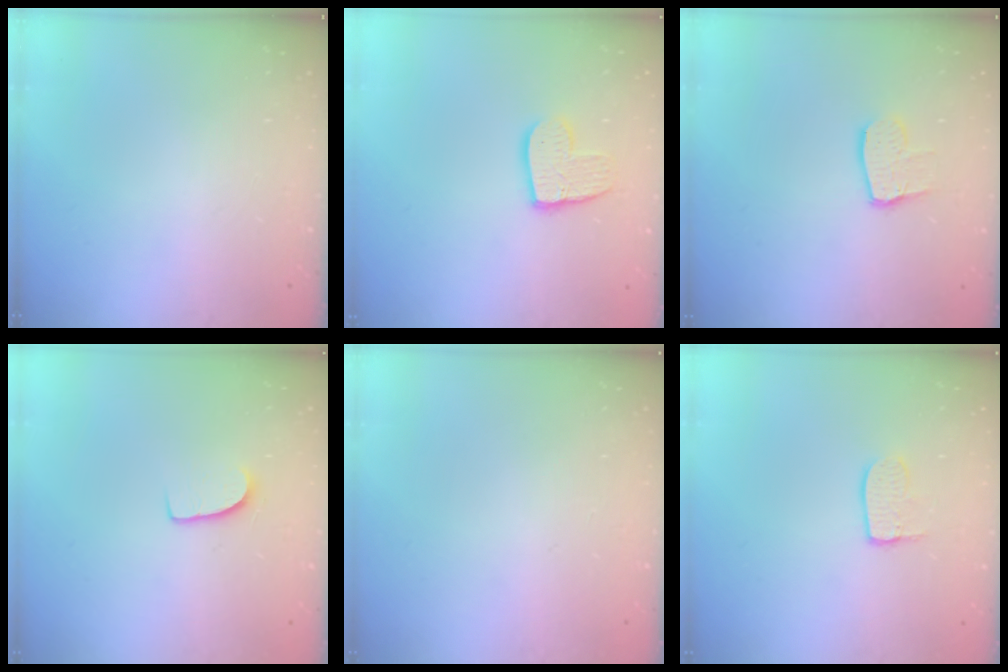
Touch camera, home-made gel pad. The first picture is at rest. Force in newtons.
{"total": 10.5, "press": 10.5, "slide": 0.8}
{"total": 8.3, "press": 8.3, "slide": 0.7}
{"total": 7.7, "press": 7.6, "slide": 0.7}
{"total": 0.7, "press": 0.6, "slide": 0.3}
{"total": 5.9, "press": 5.9, "slide": 0.2}